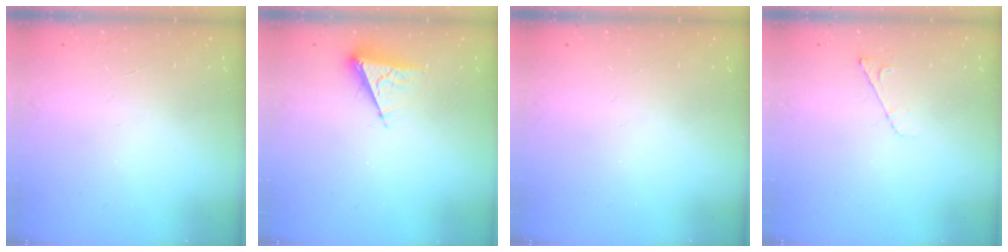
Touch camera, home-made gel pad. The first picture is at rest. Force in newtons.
{"total": 6.2, "press": 6.2, "slide": 0.5}
{"total": 0.0}
{"total": 4.5, "press": 4.4, "slide": 0.7}